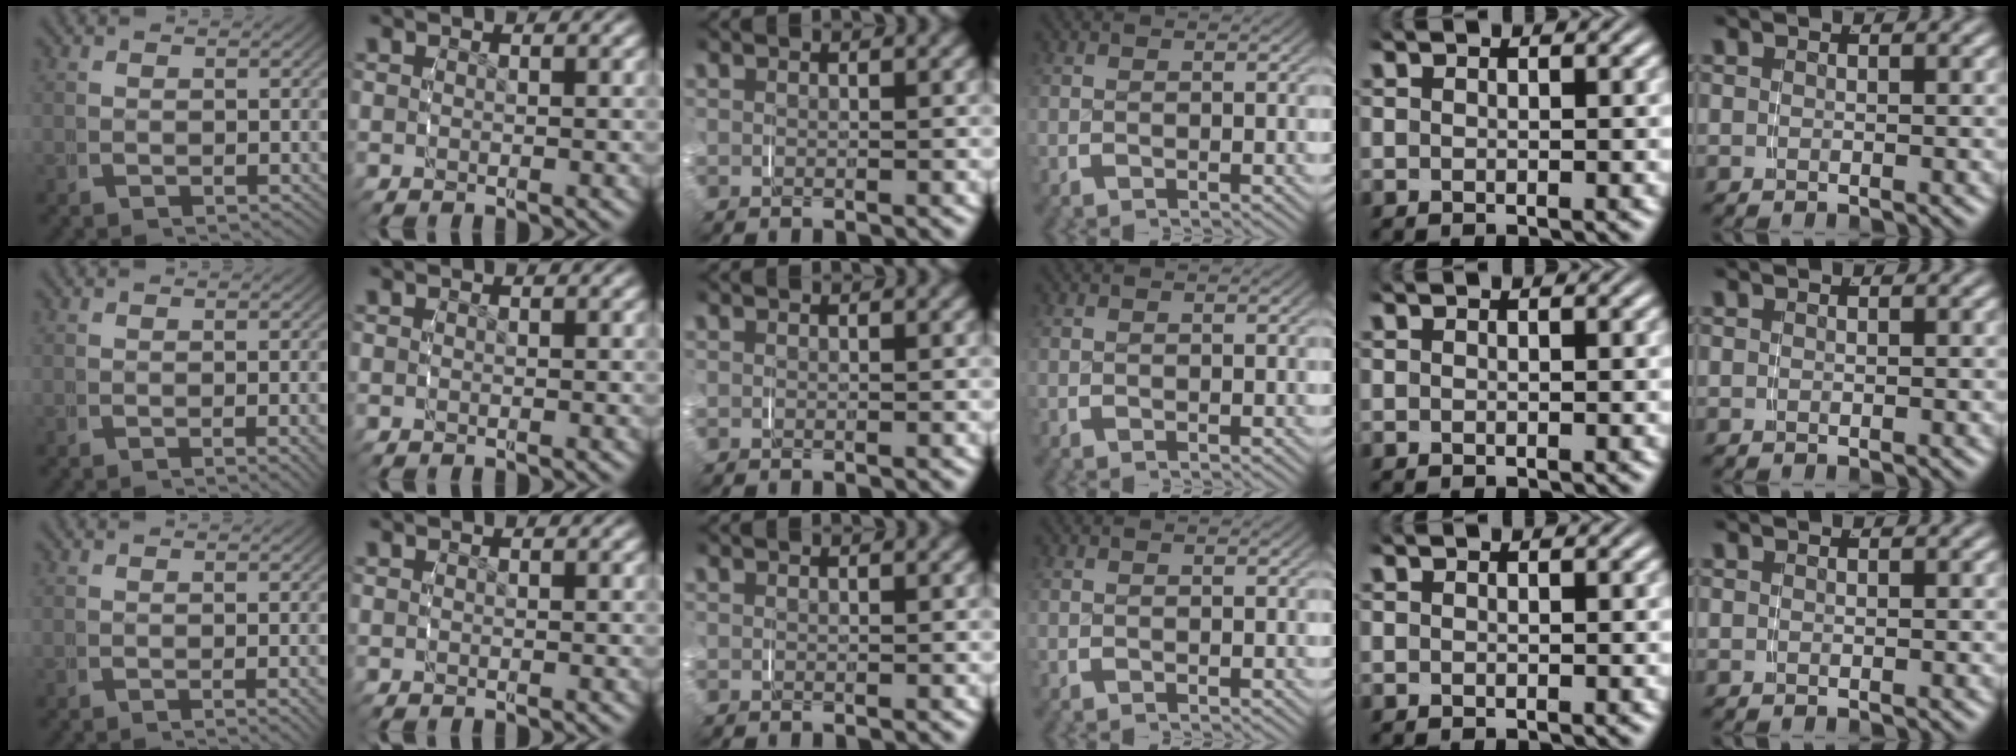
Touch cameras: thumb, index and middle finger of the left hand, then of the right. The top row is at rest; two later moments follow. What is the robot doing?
{"motion": "grasp_and_lifting", "object": "measuring cup"}